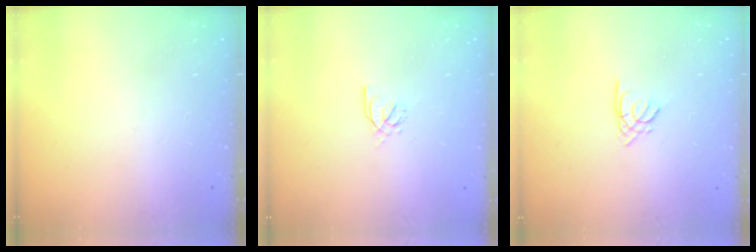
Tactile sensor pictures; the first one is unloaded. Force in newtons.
{"total": 1.7, "press": 1.6, "slide": 0.5}
{"total": 1.5, "press": 1.4, "slide": 0.4}